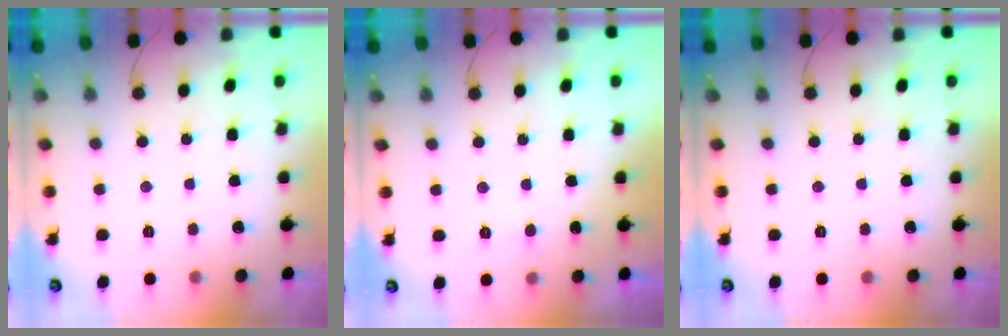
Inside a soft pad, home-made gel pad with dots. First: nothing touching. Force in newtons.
{"total": 2.6, "press": 2.6, "slide": 0.3}
{"total": 0.0}